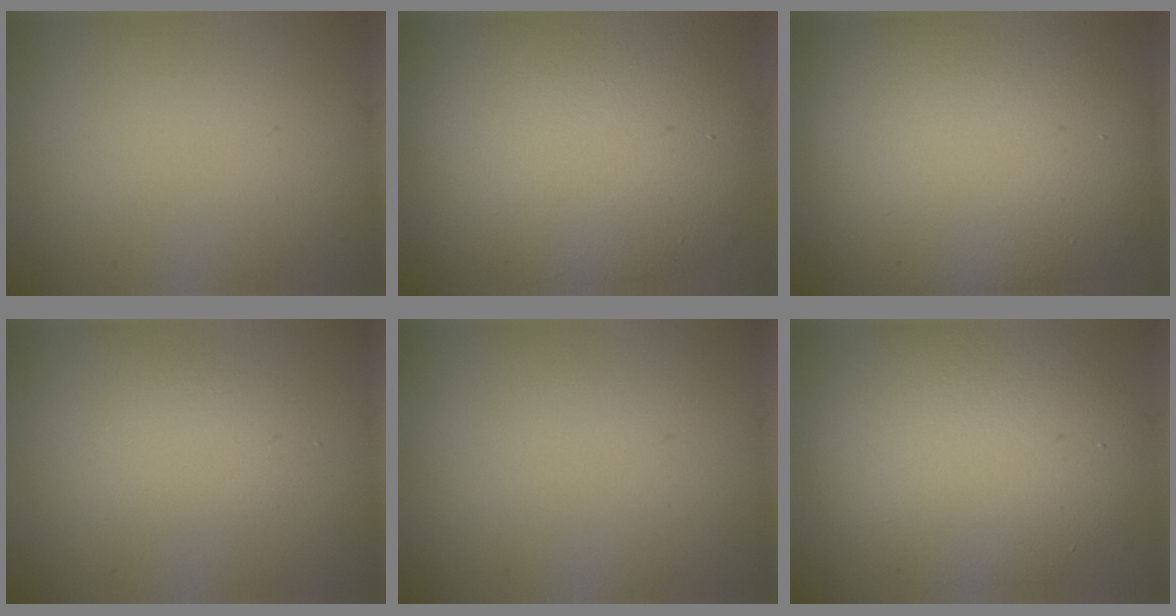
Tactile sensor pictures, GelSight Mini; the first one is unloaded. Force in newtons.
{"total": 10.9, "press": 10.9, "slide": 0.6}
{"total": 15.1, "press": 15.1, "slide": 0.9}
{"total": 1.7, "press": 1.7, "slide": 0.2}
{"total": 0.0}
{"total": 8.5, "press": 8.4, "slide": 0.9}